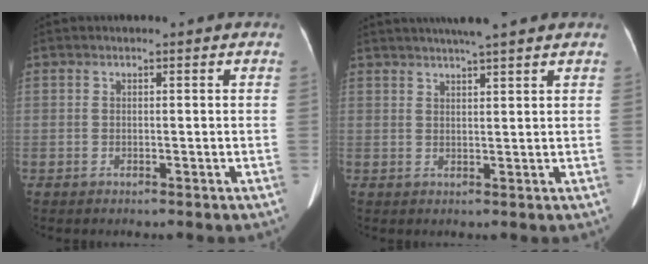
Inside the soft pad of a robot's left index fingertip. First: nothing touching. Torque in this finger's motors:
{"motor_torque": [0.04, -0.05, 0.02, 0.04]}